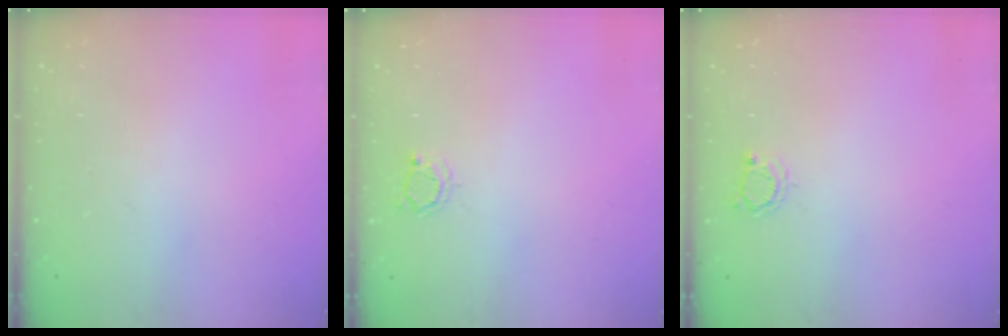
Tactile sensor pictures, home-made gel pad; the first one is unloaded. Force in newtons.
{"total": 2.9, "press": 2.9, "slide": 0.3}
{"total": 3.0, "press": 3.0, "slide": 0.4}